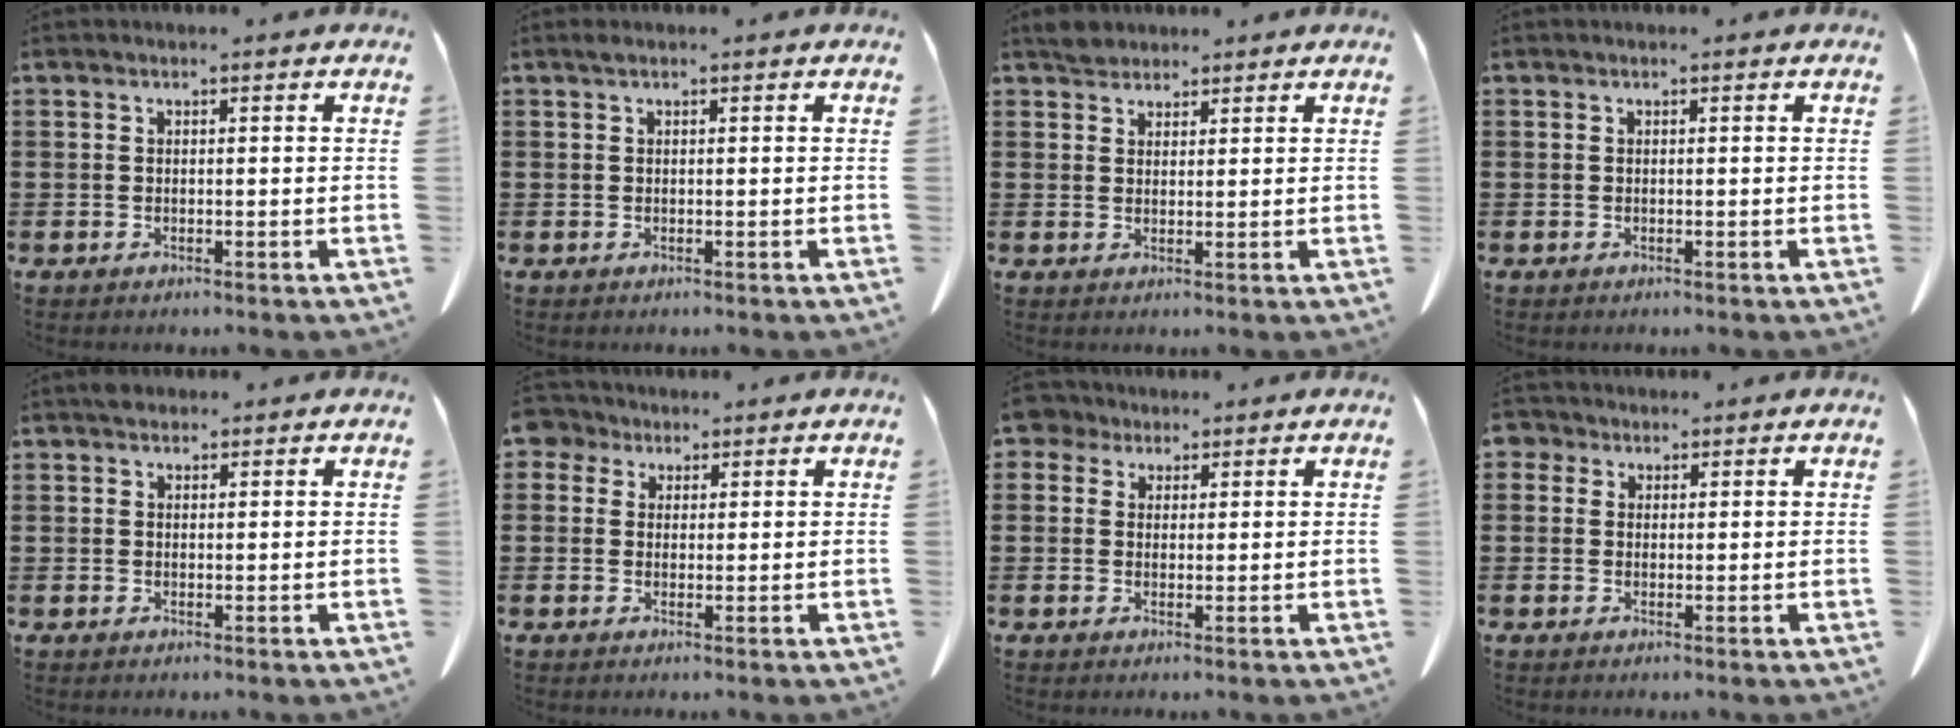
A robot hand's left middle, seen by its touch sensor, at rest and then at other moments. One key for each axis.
{"total": 0.6, "fx": 0.3, "fy": 0.1, "fz": 0.5, "tx": -0.010, "ty": 0.002, "tz": 0.006}
{"total": 2.5, "fx": 2.2, "fy": 1.0, "fz": 0.4, "tx": -0.007, "ty": 0.003, "tz": 0.043}
{"total": 0.0}
{"total": 1.3, "fx": 1.1, "fy": 0.7, "fz": 0.2, "tx": -0.006, "ty": 0.003, "tz": 0.022}
{"total": 3.1, "fx": 2.0, "fy": 2.2, "fz": 0.9, "tx": -0.021, "ty": 0.008, "tz": 0.035}
{"total": 3.3, "fx": 2.2, "fy": 2.1, "fz": 1.1, "tx": -0.025, "ty": 0.010, "tz": 0.040}
{"total": 2.2, "fx": 1.3, "fy": 1.7, "fz": 0.5, "tx": -0.018, "ty": 0.009, "tz": 0.023}